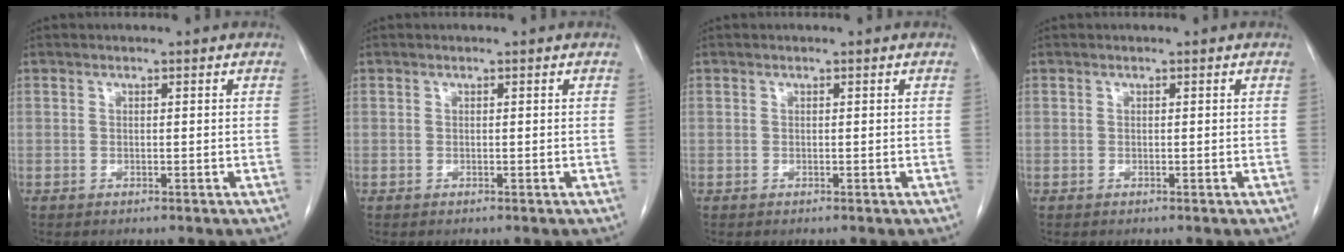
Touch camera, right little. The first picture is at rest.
{"total": 0.0}
{"total": 0.0}
{"total": 0.0}